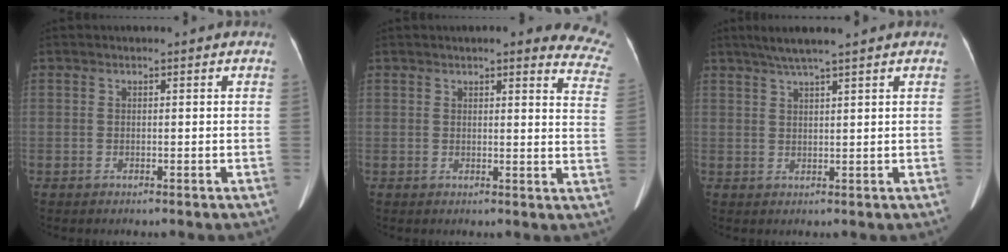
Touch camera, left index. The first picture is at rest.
{"total": 13.1, "force": [11.8, 2.3, 5.0], "torque": [-0.019, -0.040, 0.096]}
{"total": 5.1, "force": [4.0, -0.6, 3.2], "torque": [-0.058, 0.020, 0.072]}